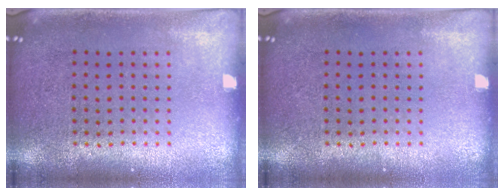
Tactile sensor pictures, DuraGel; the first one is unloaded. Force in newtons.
{"total": 0.0}